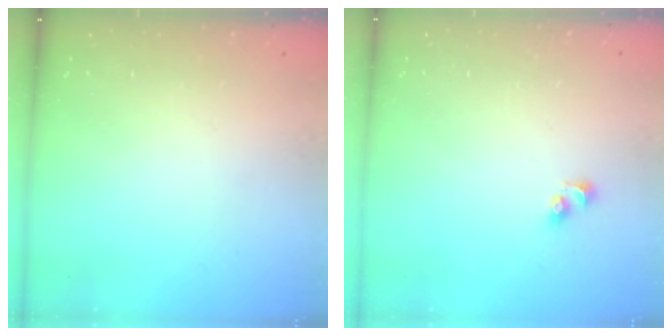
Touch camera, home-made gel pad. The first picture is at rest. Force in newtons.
{"total": 2.7, "press": 2.5, "slide": 1.2}